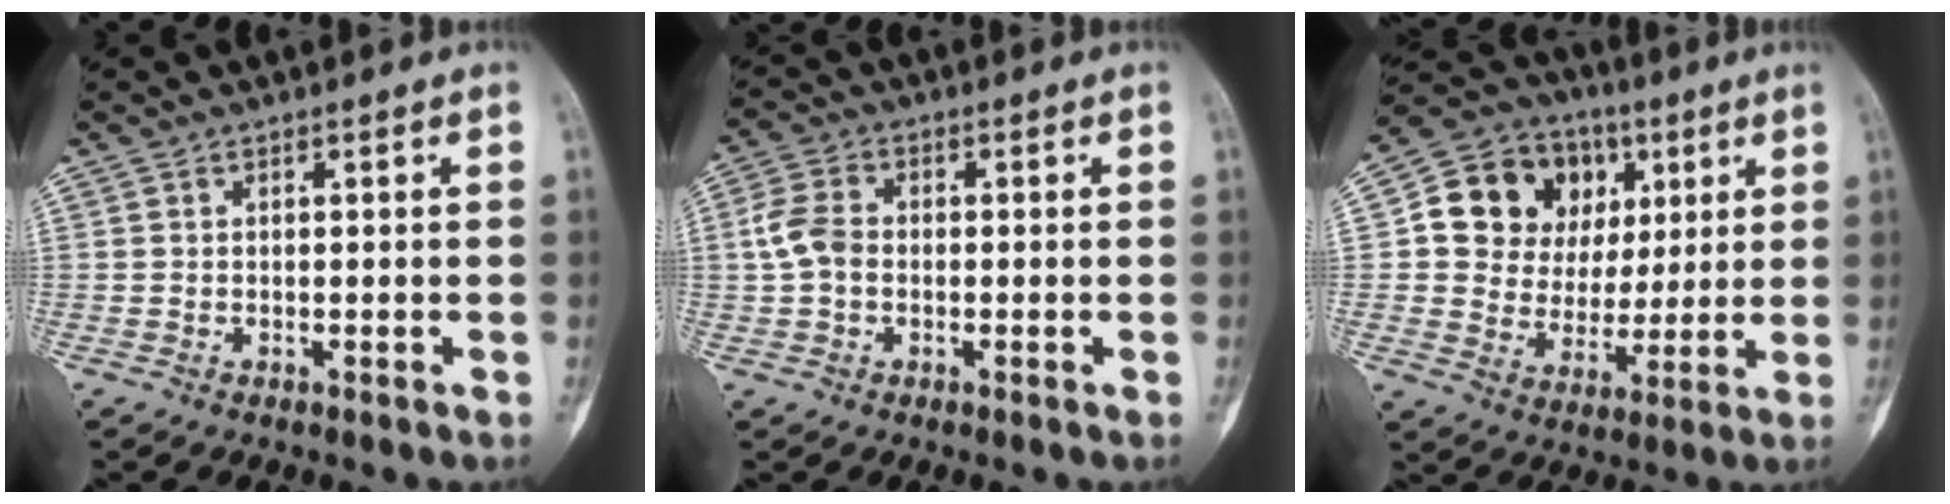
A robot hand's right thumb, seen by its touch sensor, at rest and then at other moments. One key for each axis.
{"total": 5.4, "fx": -0.3, "fy": 4.0, "fz": 3.7, "tx": -0.075, "ty": 0.014, "tz": -0.013}
{"total": 16.6, "fx": 4.7, "fy": 14.0, "fz": 7.6, "tx": -0.085, "ty": 0.014, "tz": 0.086}